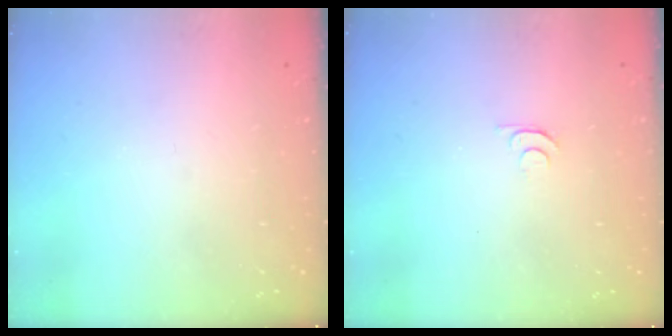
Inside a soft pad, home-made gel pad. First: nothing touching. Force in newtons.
{"total": 4.4, "press": 4.3, "slide": 0.6}